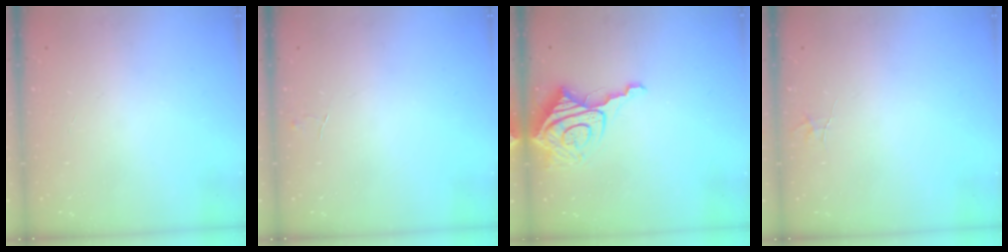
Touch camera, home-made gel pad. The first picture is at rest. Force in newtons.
{"total": 4.0, "press": 4.0, "slide": 0.3}
{"total": 11.2, "press": 11.2, "slide": 1.2}
{"total": 3.0, "press": 3.0, "slide": 0.4}